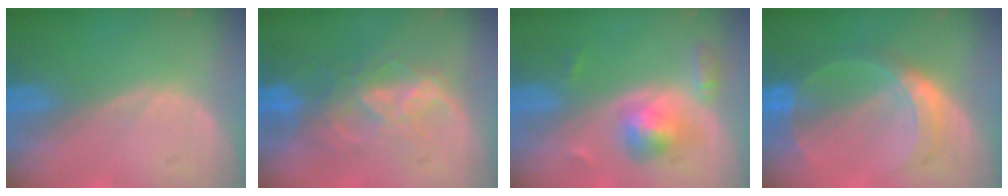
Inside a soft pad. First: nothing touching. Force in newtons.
{"total": 7.8, "press": 7.1, "slide": 3.1}
{"total": 5.1, "press": 5.1, "slide": 0.9}
{"total": 6.3, "press": 6.3, "slide": 0.1}